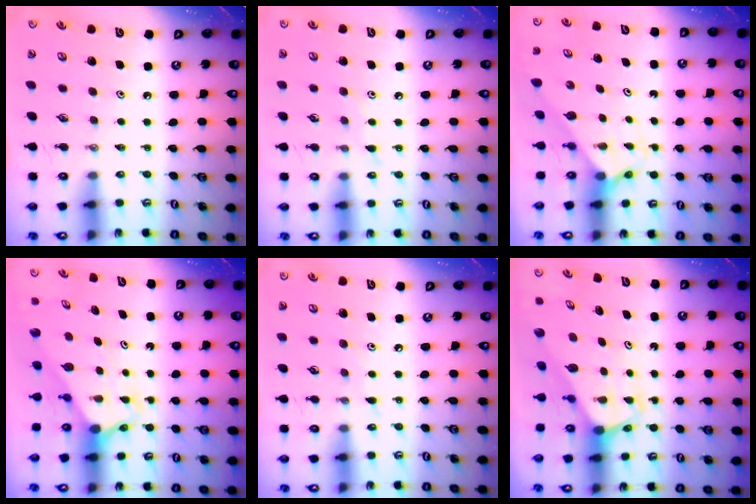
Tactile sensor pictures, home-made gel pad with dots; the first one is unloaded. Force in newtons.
{"total": 6.1, "press": 6.1, "slide": 0.6}
{"total": 1.9, "press": 1.9, "slide": 0.1}
{"total": 2.6, "press": 2.6, "slide": 0.2}
{"total": 3.4, "press": 3.4, "slide": 0.4}
{"total": 1.9, "press": 1.9, "slide": 0.2}